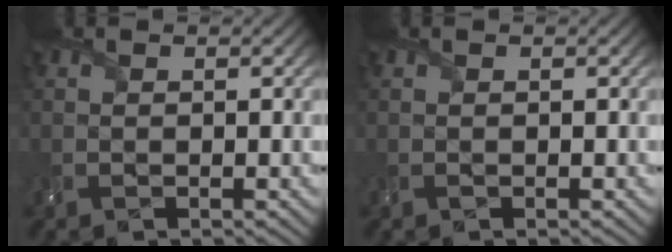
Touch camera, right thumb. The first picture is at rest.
{"total": 0.0}